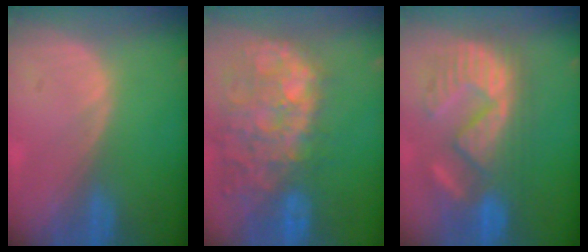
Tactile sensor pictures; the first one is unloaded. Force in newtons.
{"total": 13.8, "press": 11.5, "slide": 7.6}
{"total": 10.7, "press": 10.4, "slide": 2.5}